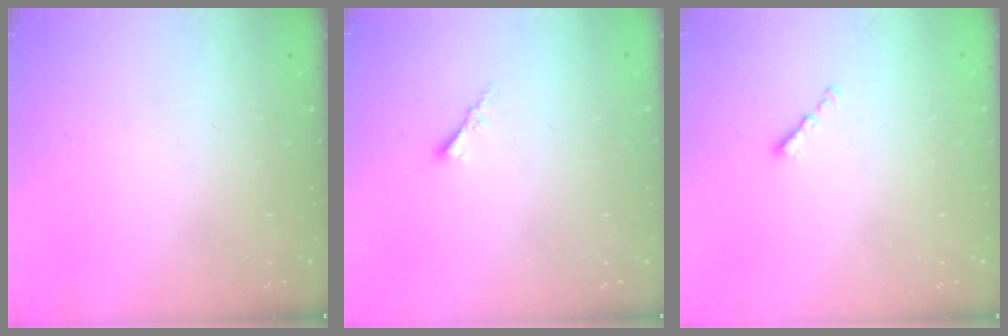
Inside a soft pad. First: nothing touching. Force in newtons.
{"total": 1.9, "press": 1.9, "slide": 0.4}
{"total": 0.7, "press": 0.5, "slide": 0.4}